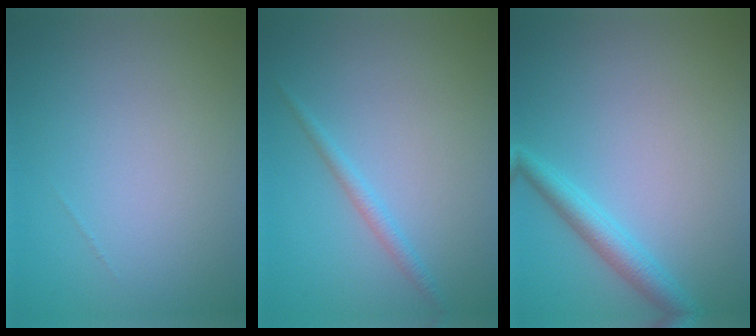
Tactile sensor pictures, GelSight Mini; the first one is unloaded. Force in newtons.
{"total": 1.4, "press": 1.4, "slide": 0.1}
{"total": 2.6, "press": 2.6, "slide": 0.1}